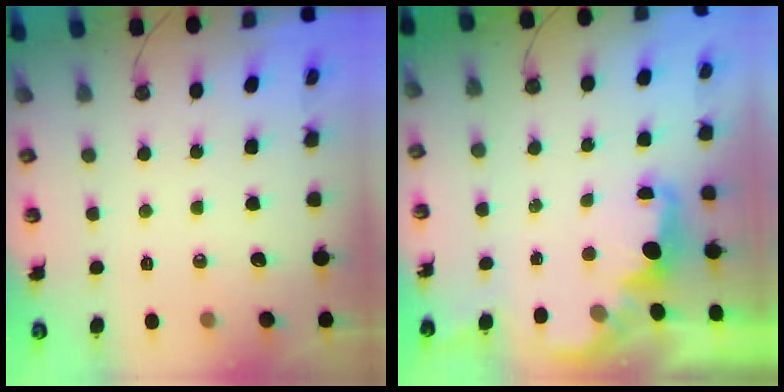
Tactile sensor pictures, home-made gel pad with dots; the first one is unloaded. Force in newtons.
{"total": 2.0, "press": 1.8, "slide": 0.8}